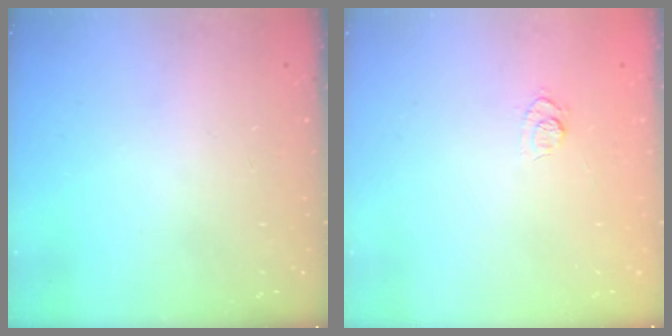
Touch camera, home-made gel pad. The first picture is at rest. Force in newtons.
{"total": 6.9, "press": 6.8, "slide": 1.4}